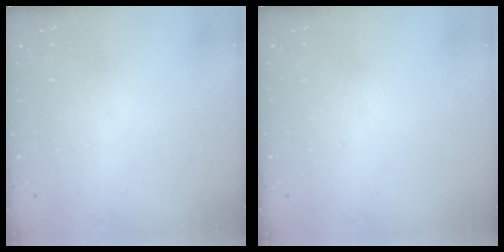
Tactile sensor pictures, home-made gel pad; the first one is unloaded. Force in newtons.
{"total": 0.0}